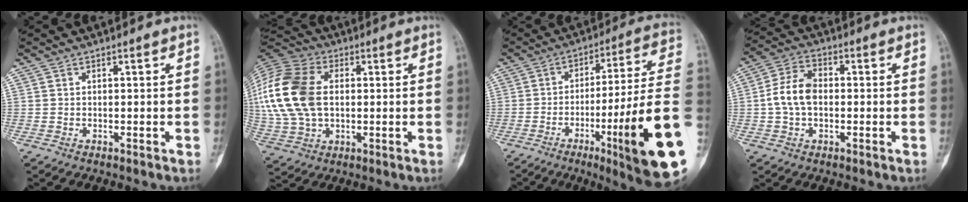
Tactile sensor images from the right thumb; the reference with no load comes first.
{"total": 21.8, "force": [2.3, 14.5, 16.1], "torque": [-0.375, 0.011, 0.046]}
{"total": 23.2, "force": [-7.0, 1.4, 22.1], "torque": [-0.300, 0.006, -0.105]}
{"total": 8.1, "force": [-0.4, 5.4, 6.0], "torque": [-0.114, 0.022, -0.015]}